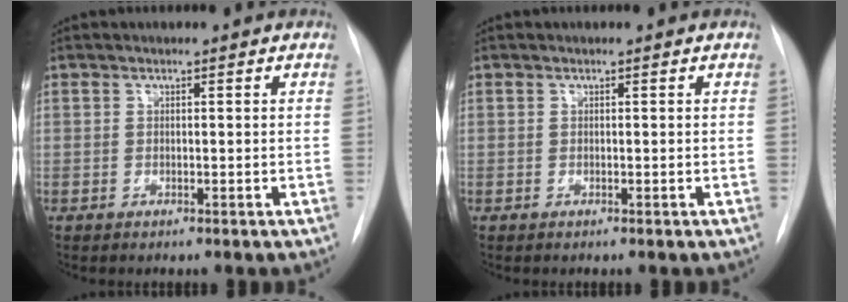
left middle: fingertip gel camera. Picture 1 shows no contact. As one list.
[{"total": 0.0}]